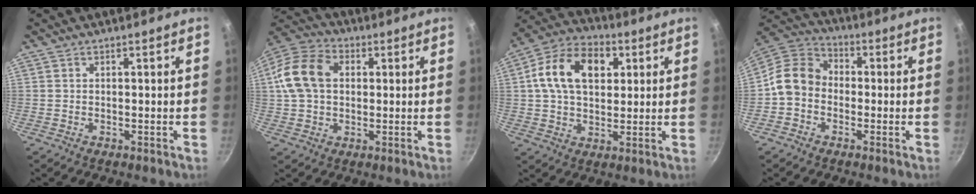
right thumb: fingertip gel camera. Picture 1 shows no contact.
{"total": 13.1, "force": [2.0, 9.4, 8.9], "torque": [-0.151, 0.021, 0.021]}
{"total": 15.1, "force": [3.9, 10.1, 10.5], "torque": [-0.160, 0.012, 0.051]}
{"total": 9.9, "force": [-1.7, 8.1, 5.5], "torque": [-0.076, 0.038, -0.057]}